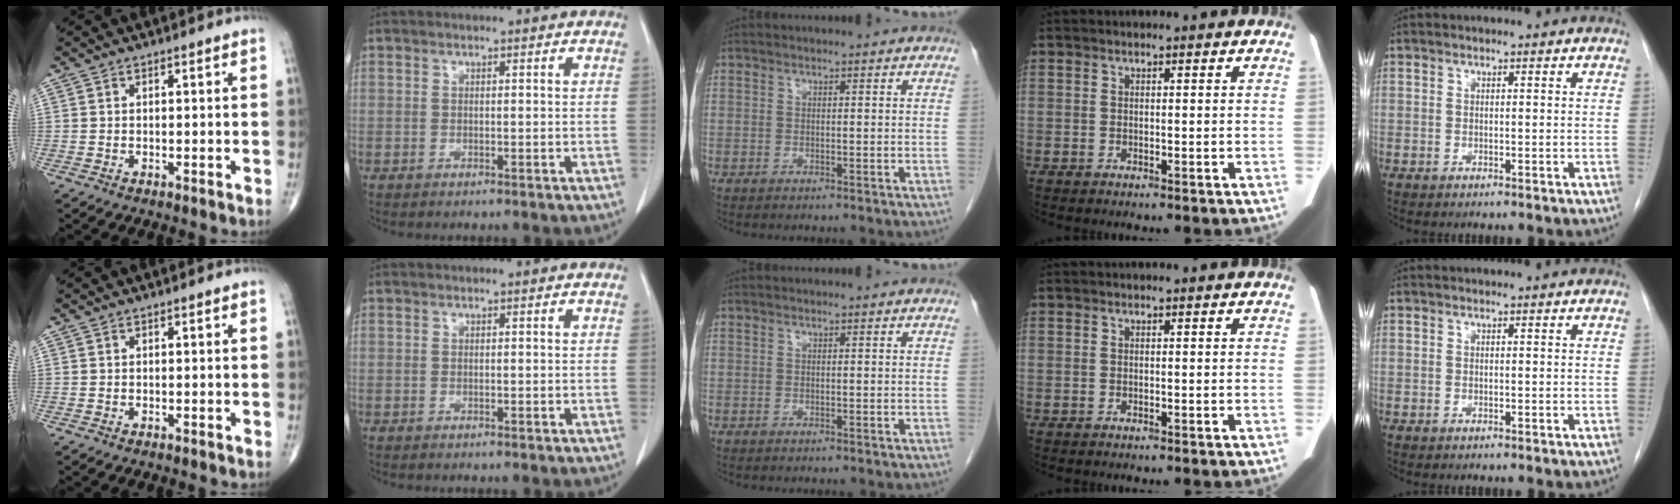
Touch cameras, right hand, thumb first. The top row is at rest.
{}